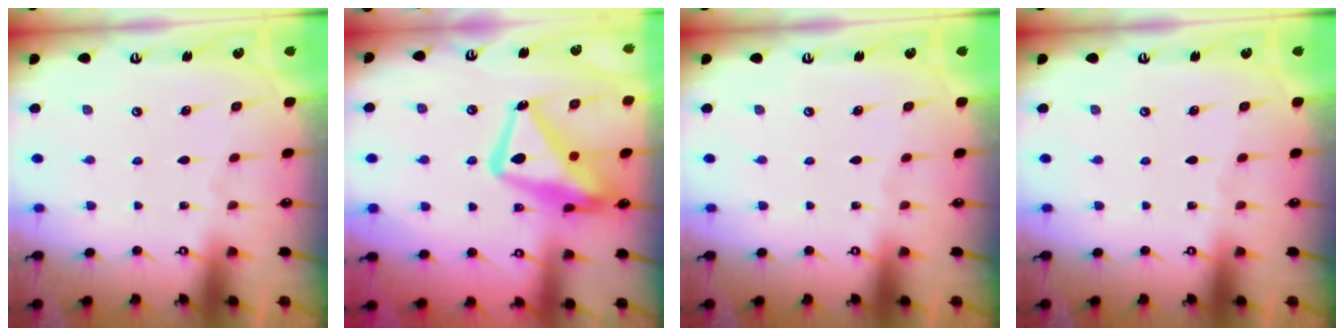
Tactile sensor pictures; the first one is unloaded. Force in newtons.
{"total": 18.1, "press": 18.0, "slide": 1.8}
{"total": 0.0}
{"total": 0.0}